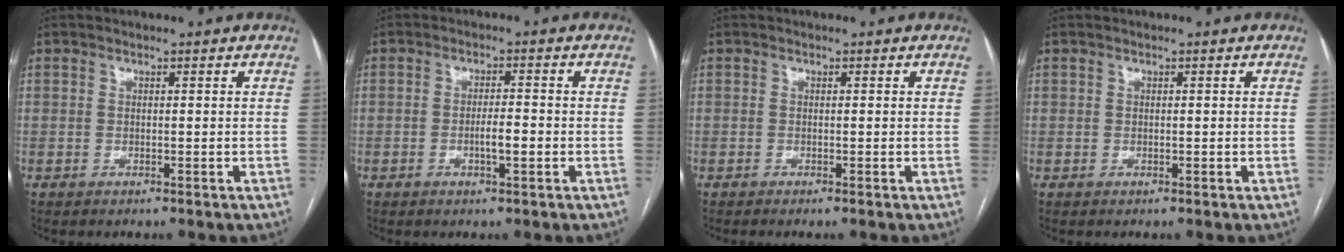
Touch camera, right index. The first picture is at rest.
{"total": 3.3, "force": [-0.9, 0.6, 3.1], "torque": [-0.054, 0.000, -0.014]}
{"total": 0.5, "force": [-0.2, 0.0, 0.5], "torque": [-0.011, 0.001, -0.005]}
{"total": 0.0}